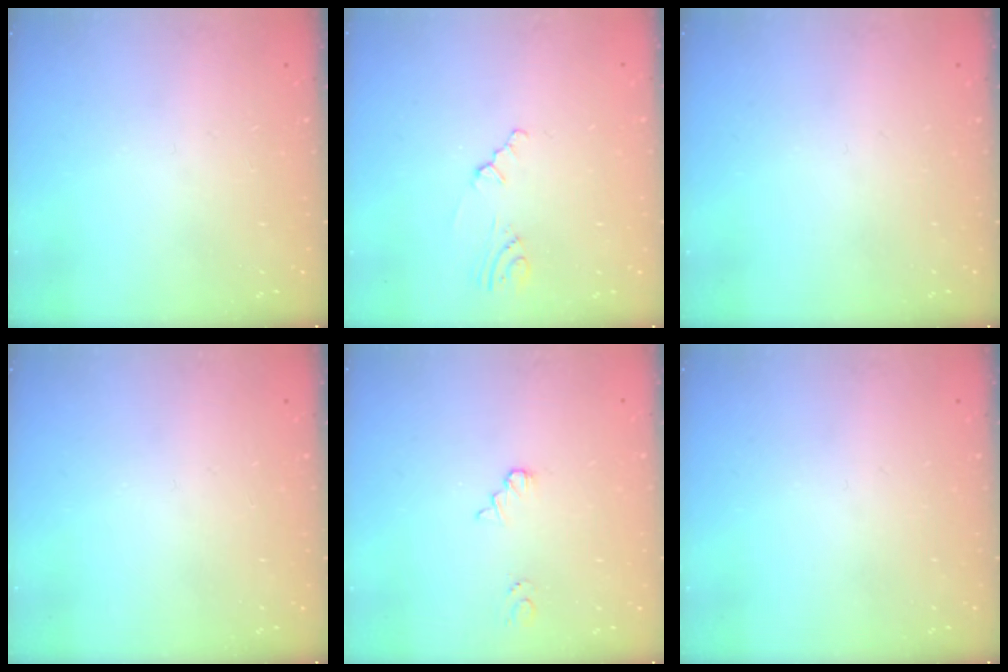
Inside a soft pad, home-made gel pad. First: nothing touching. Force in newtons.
{"total": 1.0, "press": 0.9, "slide": 0.4}
{"total": 0.0}
{"total": 0.0}
{"total": 1.4, "press": 1.4, "slide": 0.2}
{"total": 0.0}